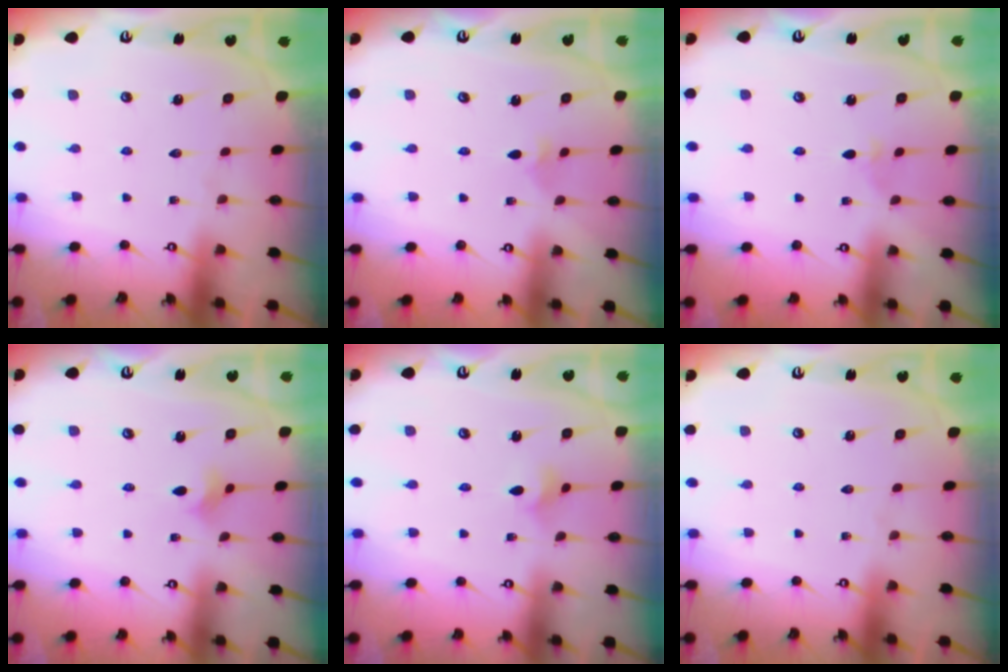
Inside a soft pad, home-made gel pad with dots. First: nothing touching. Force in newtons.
{"total": 1.7, "press": 1.6, "slide": 0.5}
{"total": 2.7, "press": 2.6, "slide": 0.7}
{"total": 2.4, "press": 2.4, "slide": 0.5}
{"total": 3.1, "press": 3.0, "slide": 0.6}
{"total": 0.0}